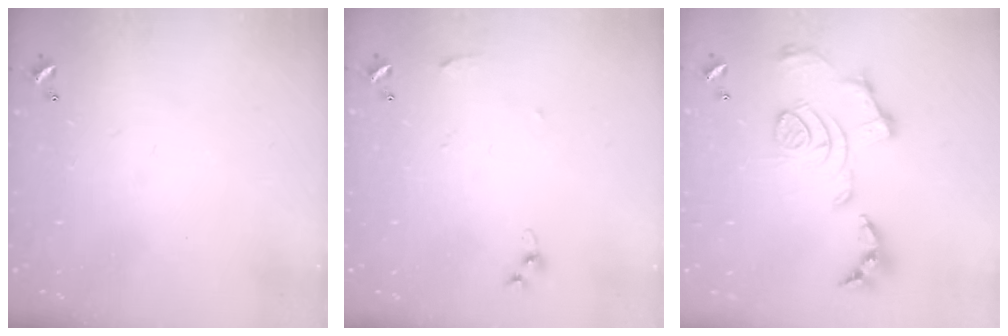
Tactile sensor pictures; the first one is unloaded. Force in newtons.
{"total": 3.8, "press": 3.8, "slide": 0.5}
{"total": 1.7, "press": 1.1, "slide": 1.3}